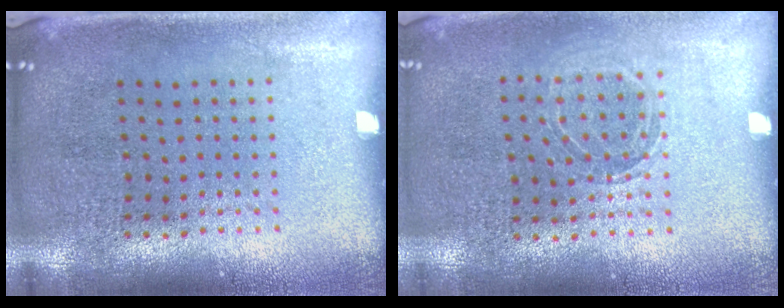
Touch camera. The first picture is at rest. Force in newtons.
{"total": 1.0, "press": 1.0, "slide": 0.2}